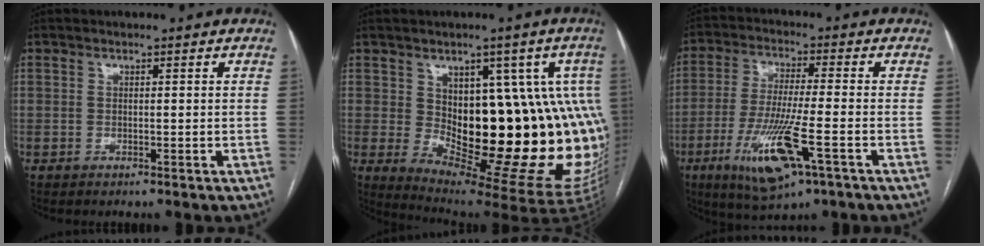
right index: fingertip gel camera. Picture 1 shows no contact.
{"total": 22.0, "force": [0.3, 7.3, 20.8], "torque": [-0.181, 0.016, 0.030]}
{"total": 12.9, "force": [-5.5, 1.7, 11.6], "torque": [-0.233, -0.028, -0.093]}